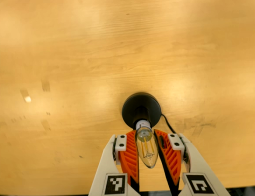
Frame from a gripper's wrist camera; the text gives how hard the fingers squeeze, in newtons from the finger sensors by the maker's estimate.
{"total": 14.3, "left": 14.6, "right": 14.0}